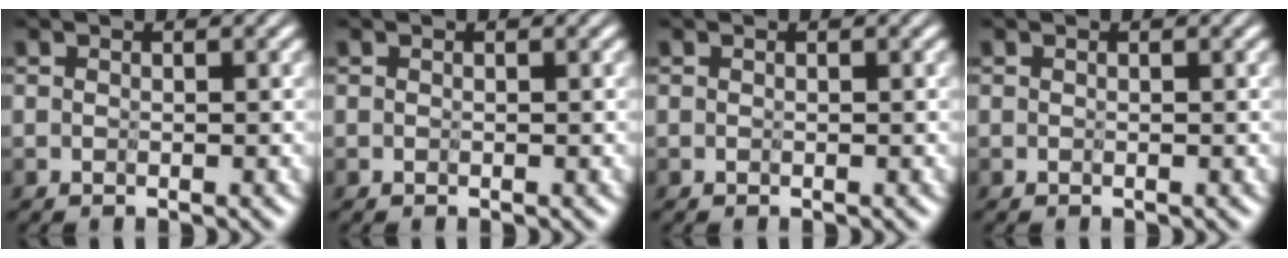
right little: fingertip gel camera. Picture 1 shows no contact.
{"total": 0.0}
{"total": 0.0}
{"total": 0.0}